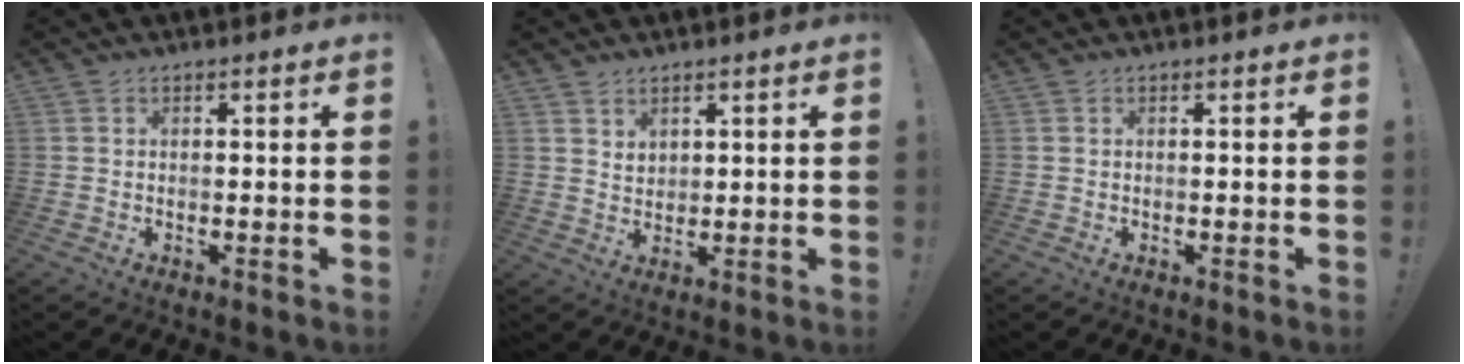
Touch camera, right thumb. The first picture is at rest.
{"total": 3.1, "force": [2.4, 1.8, 0.8], "torque": [-0.003, -0.019, 0.042]}
{"total": 0.0}